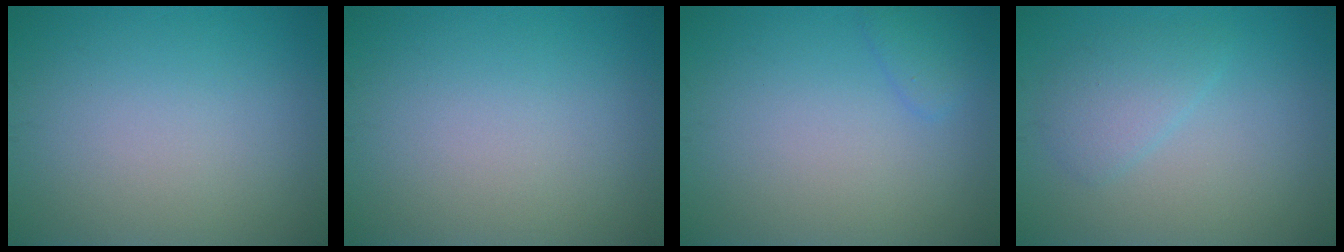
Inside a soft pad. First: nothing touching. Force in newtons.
{"total": 0.0}
{"total": 1.3, "press": 1.3, "slide": 0.1}
{"total": 2.3, "press": 2.3, "slide": 0.2}